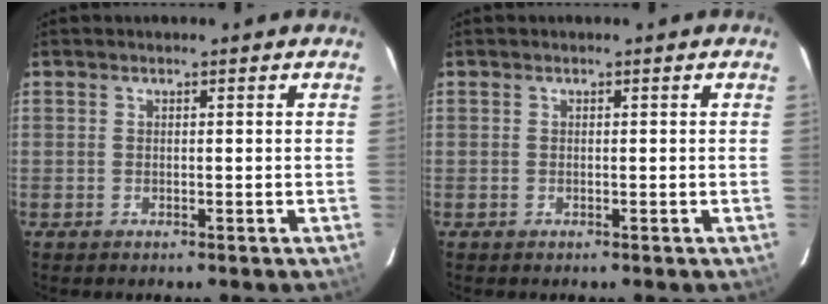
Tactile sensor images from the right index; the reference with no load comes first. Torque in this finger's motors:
{"motor_torque": [-0.06, -0.03, 0.01, 0.01]}